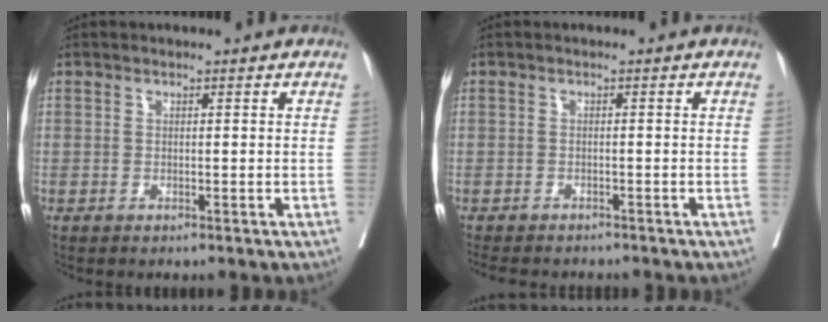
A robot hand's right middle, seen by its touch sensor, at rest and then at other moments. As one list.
[{"total": 7.9, "force": [-7.0, 2.5, 2.7], "torque": [-0.041, -0.006, -0.096]}]